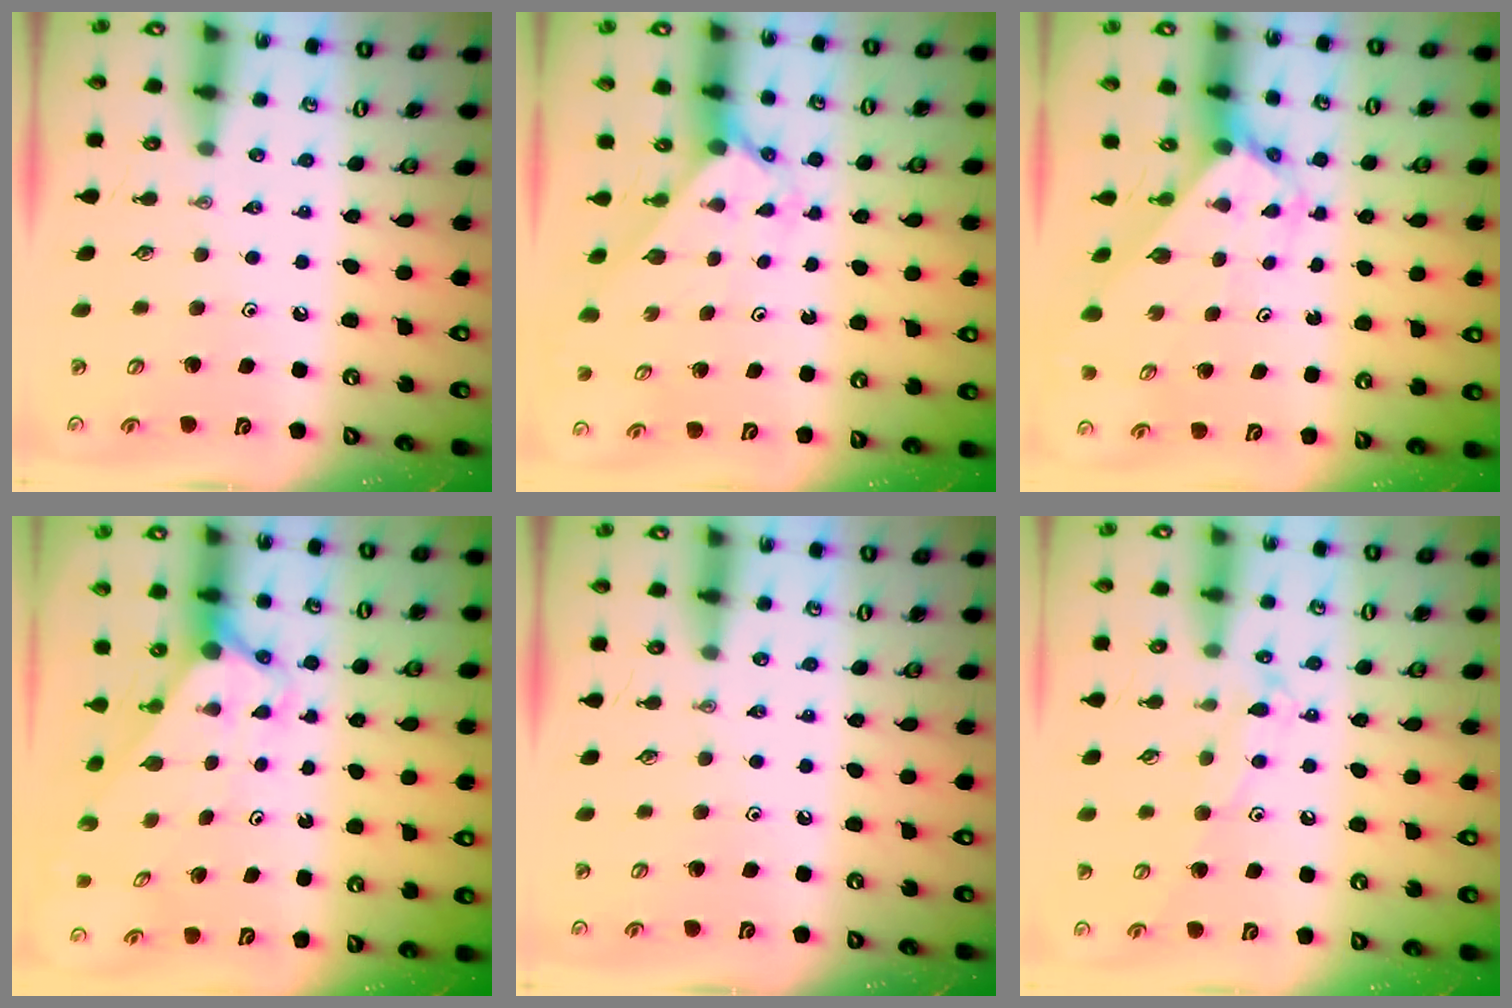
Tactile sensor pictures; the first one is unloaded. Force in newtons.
{"total": 2.0, "press": 2.0, "slide": 0.2}
{"total": 2.4, "press": 2.4, "slide": 0.2}
{"total": 2.7, "press": 2.7, "slide": 0.0}
{"total": 0.0}
{"total": 10.0, "press": 10.0, "slide": 0.7}